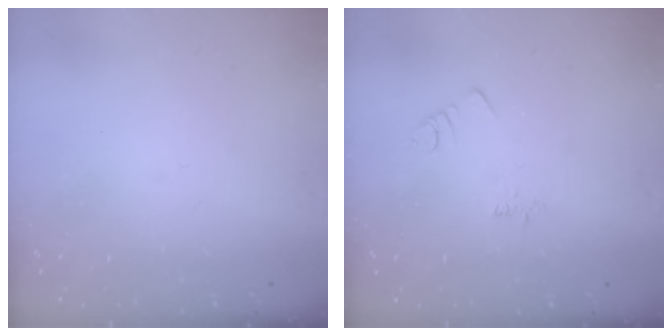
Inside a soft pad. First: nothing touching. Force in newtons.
{"total": 1.9, "press": 1.9, "slide": 0.3}